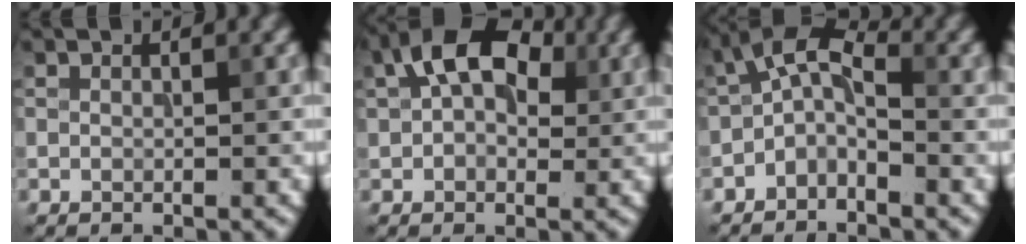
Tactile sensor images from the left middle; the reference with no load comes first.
{"total": 8.0, "force": [2.8, 5.0, 5.7], "torque": [-0.098, 0.020, 0.025]}
{"total": 3.3, "force": [-1.4, 1.7, 2.5], "torque": [-0.048, 0.012, -0.037]}